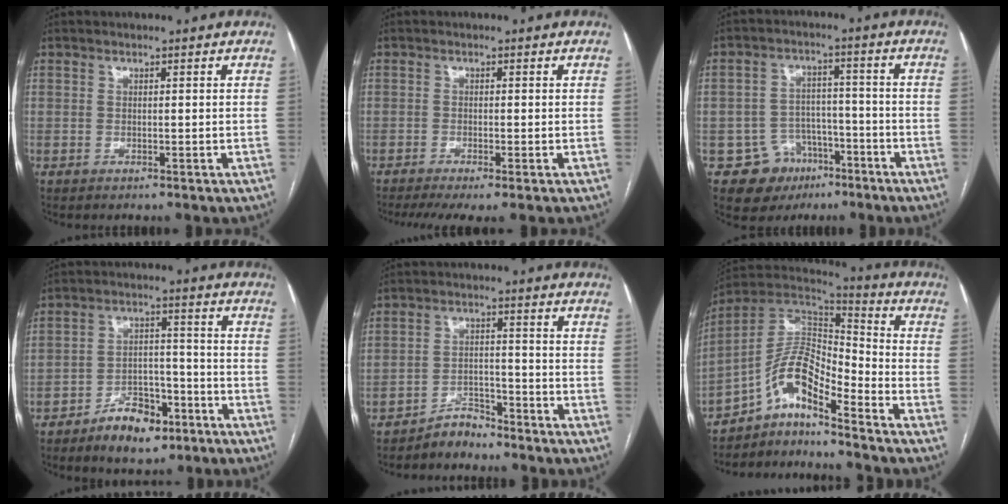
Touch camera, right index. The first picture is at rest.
{"total": 4.9, "force": [-3.2, 0.6, 3.7], "torque": [-0.061, -0.008, -0.055]}
{"total": 8.6, "force": [-4.6, 7.1, 1.4], "torque": [-0.014, 0.022, -0.060]}
{"total": 9.0, "force": [-5.7, 4.5, 5.3], "torque": [-0.085, 0.012, -0.092]}
{"total": 3.9, "force": [-3.6, 1.4, 0.3], "torque": [-0.001, -0.001, -0.063]}
{"total": 11.1, "force": [-7.5, 2.6, 7.9], "torque": [-0.147, 0.037, -0.133]}